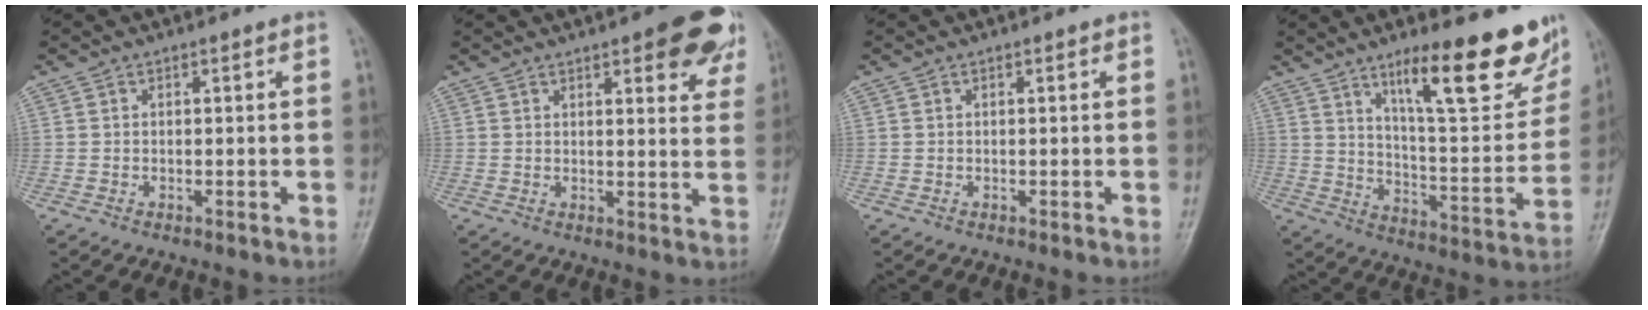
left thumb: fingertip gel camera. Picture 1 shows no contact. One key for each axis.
{"total": 12.0, "fx": 6.8, "fy": 4.0, "fz": 9.0, "tx": -0.070, "ty": -0.023, "tz": 0.077}
{"total": 0.0}
{"total": 20.8, "fx": 13.1, "fy": 5.3, "fz": 15.3, "tx": -0.177, "ty": -0.073, "tz": 0.204}